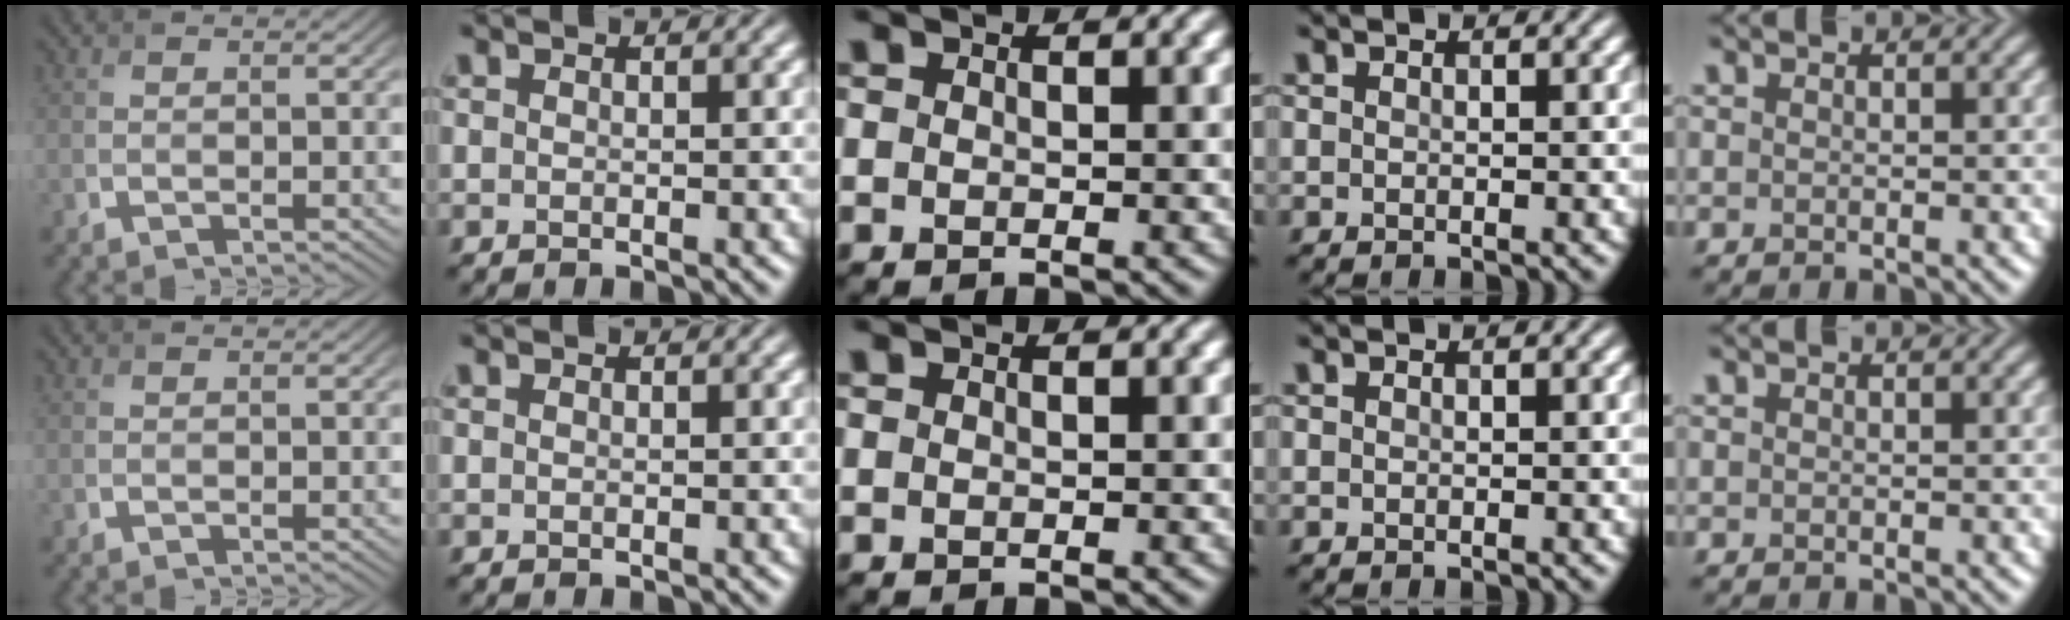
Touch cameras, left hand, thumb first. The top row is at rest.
{}